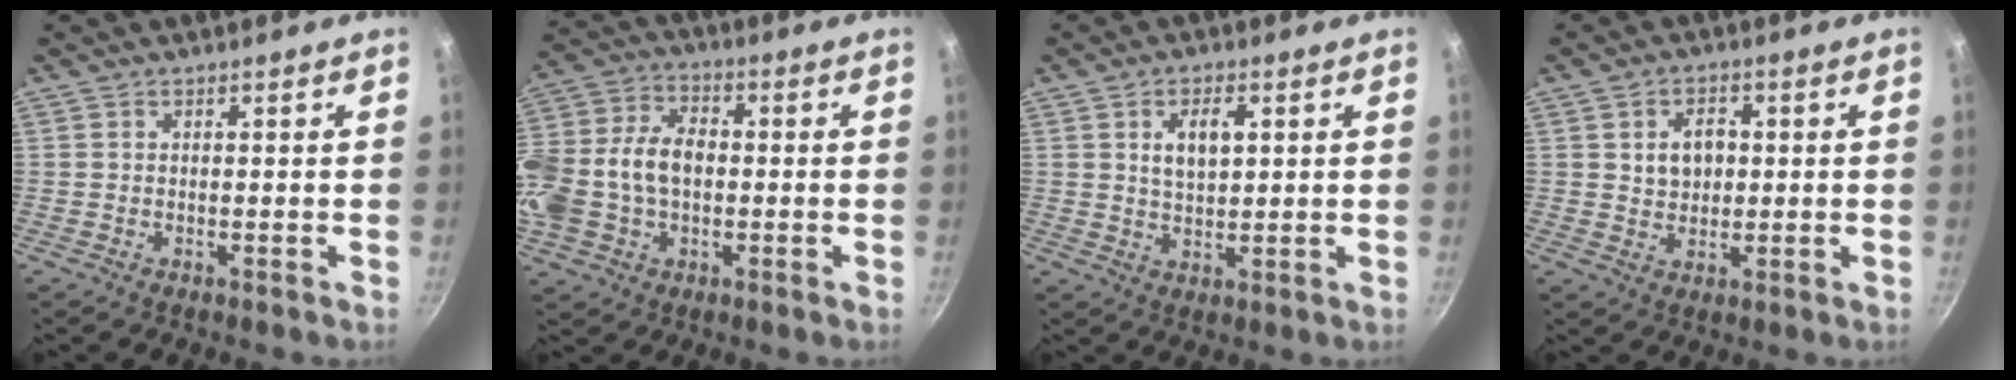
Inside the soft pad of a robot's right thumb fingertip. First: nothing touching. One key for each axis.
{"total": 18.8, "fx": -1.4, "fy": 13.1, "fz": 13.5, "tx": -0.309, "ty": 0.024, "tz": -0.022}
{"total": 5.7, "fx": 1.7, "fy": 3.0, "fz": 4.6, "tx": -0.072, "ty": -0.008, "tz": 0.032}
{"total": 5.4, "fx": 0.9, "fy": 4.0, "fz": 3.4, "tx": -0.035, "ty": -0.003, "tz": 0.017}